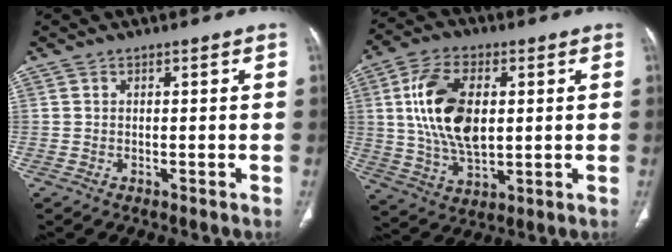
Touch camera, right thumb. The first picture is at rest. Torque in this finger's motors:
{"motor_torque": [2.52, 2.48, 1.82, 0.34, 0.38]}